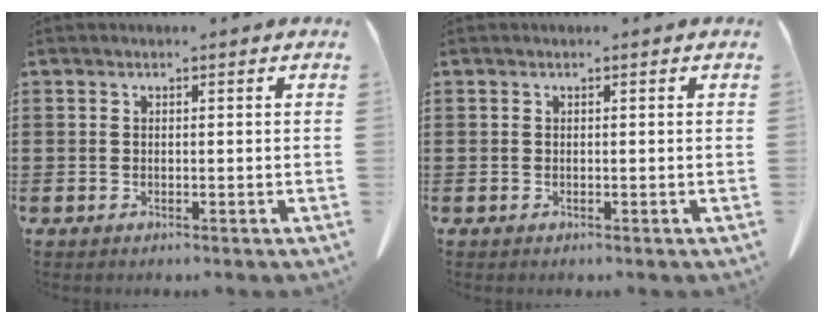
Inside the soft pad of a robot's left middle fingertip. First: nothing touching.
{"total": 0.0}